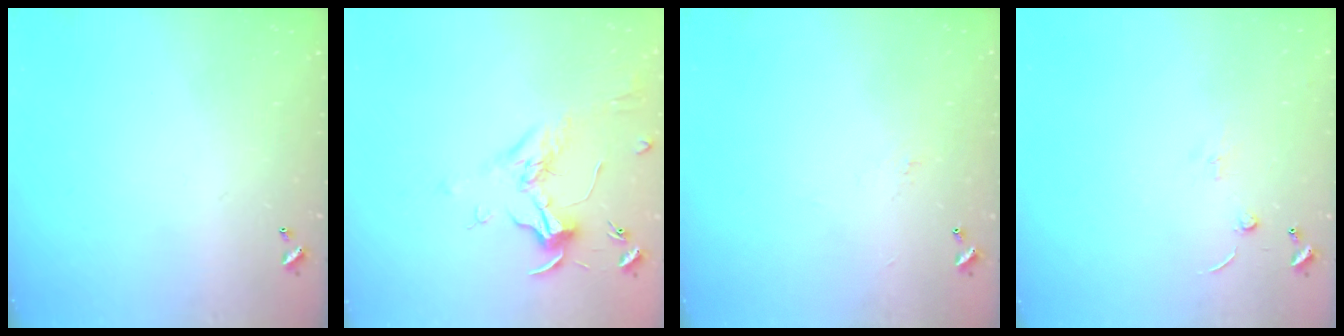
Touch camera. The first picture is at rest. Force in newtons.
{"total": 1.8, "press": 1.6, "slide": 0.9}
{"total": 1.6, "press": 1.5, "slide": 0.5}
{"total": 1.3, "press": 1.2, "slide": 0.5}